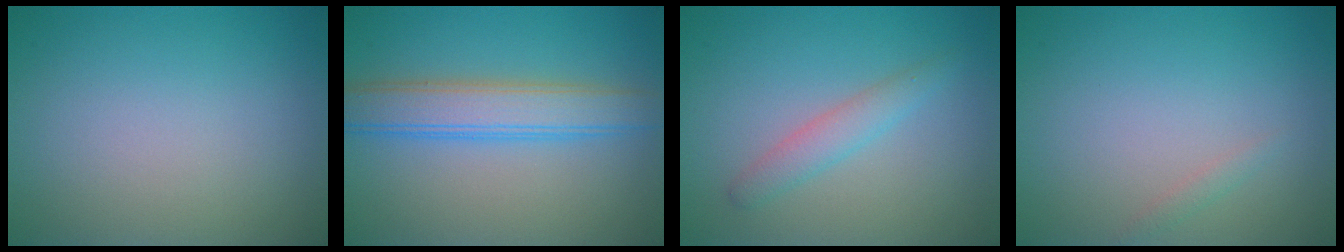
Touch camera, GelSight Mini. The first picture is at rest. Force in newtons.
{"total": 4.8, "press": 4.8, "slide": 0.1}
{"total": 2.1, "press": 2.1, "slide": 0.1}
{"total": 0.7, "press": 0.7, "slide": 0.1}